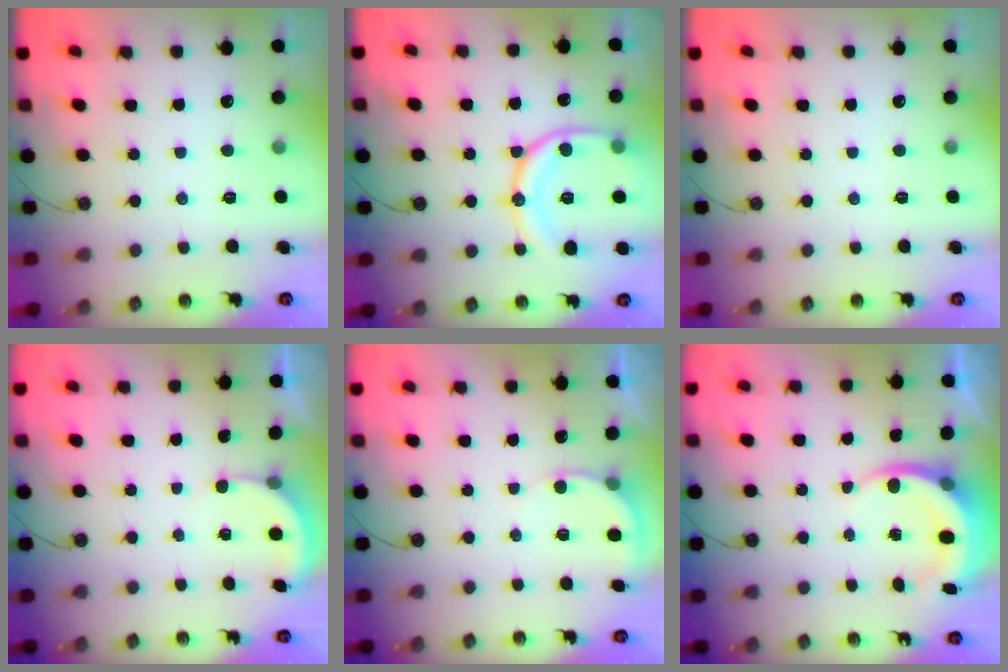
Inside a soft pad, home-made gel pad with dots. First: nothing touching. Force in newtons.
{"total": 16.4, "press": 16.3, "slide": 1.9}
{"total": 0.0}
{"total": 1.6, "press": 1.6, "slide": 0.3}
{"total": 4.3, "press": 4.3, "slide": 0.3}
{"total": 6.4, "press": 6.3, "slide": 1.1}